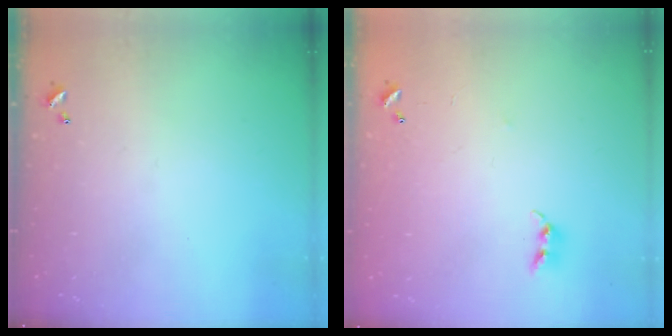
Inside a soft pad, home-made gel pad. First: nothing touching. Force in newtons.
{"total": 7.4, "press": 7.4, "slide": 0.5}